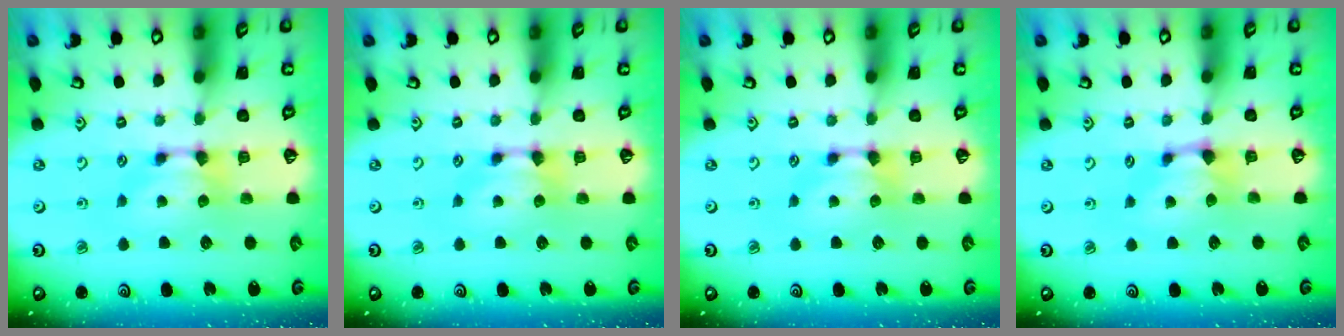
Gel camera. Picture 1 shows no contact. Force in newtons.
{"total": 0.0}
{"total": 0.0}
{"total": 0.8, "press": 0.4, "slide": 0.7}